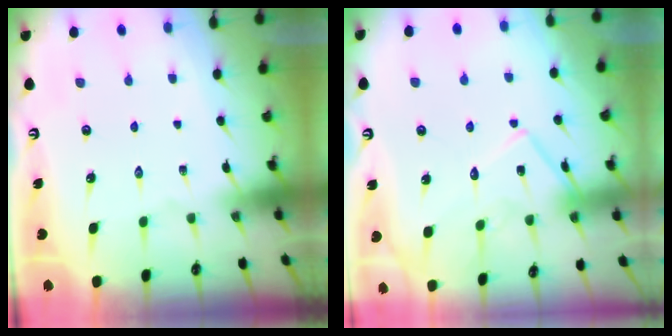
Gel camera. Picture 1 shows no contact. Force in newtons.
{"total": 12.7, "press": 12.7, "slide": 0.5}